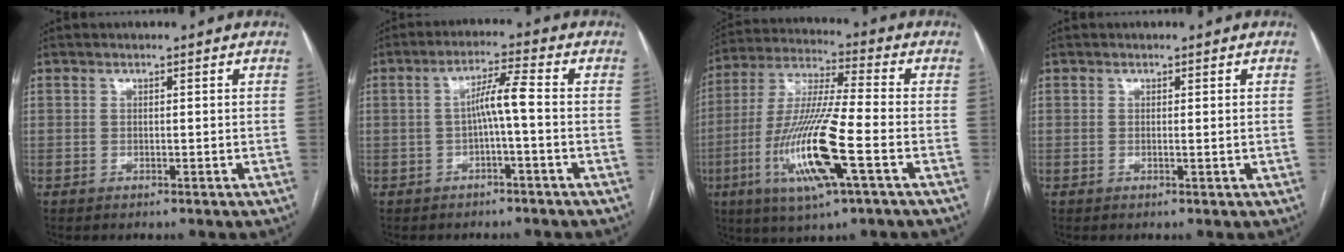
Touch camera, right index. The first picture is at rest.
{"total": 4.7, "force": [-0.6, 0.0, 4.7], "torque": [-0.082, 0.018, -0.009]}
{"total": 16.7, "force": [-5.5, 1.1, 15.8], "torque": [-0.328, -0.017, -0.099]}
{"total": 0.5, "force": [0.0, 0.0, 0.5], "torque": [-0.011, -0.001, 0.003]}